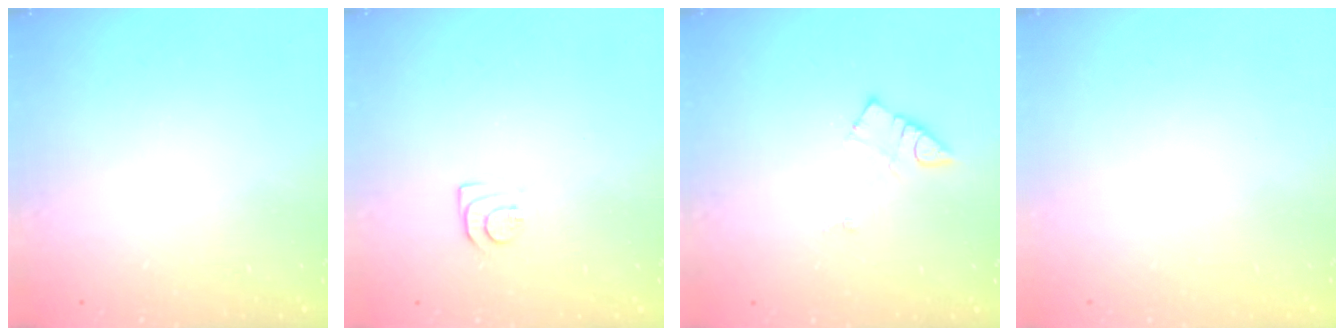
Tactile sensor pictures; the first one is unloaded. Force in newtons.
{"total": 6.7, "press": 6.6, "slide": 0.7}
{"total": 4.2, "press": 4.1, "slide": 0.6}
{"total": 1.7, "press": 1.7, "slide": 0.1}